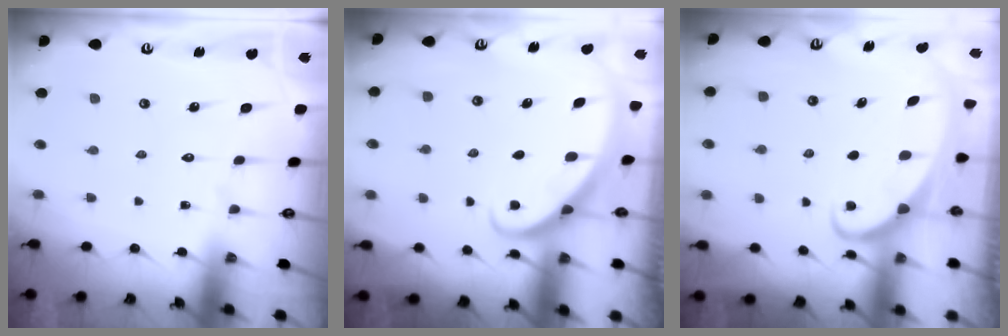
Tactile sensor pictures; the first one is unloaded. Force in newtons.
{"total": 2.9, "press": 2.9, "slide": 0.2}
{"total": 2.2, "press": 2.2, "slide": 0.3}